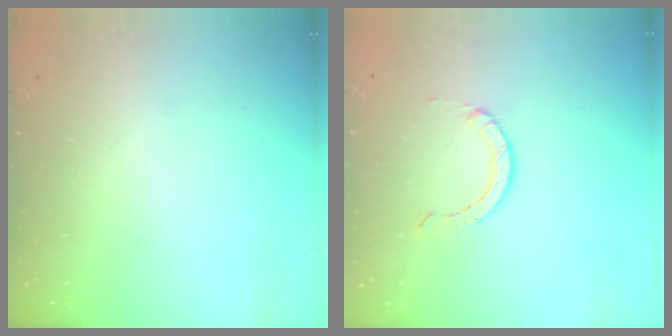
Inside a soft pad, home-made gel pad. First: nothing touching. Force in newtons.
{"total": 0.8, "press": 0.8, "slide": 0.1}